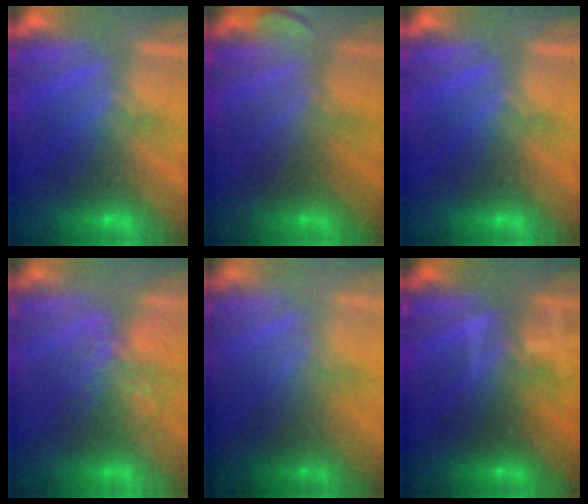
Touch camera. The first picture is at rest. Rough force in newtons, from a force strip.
{"total": 2.3}
{"total": 0.0}
{"total": 3.6}
{"total": 2.3}
{"total": 3.1}